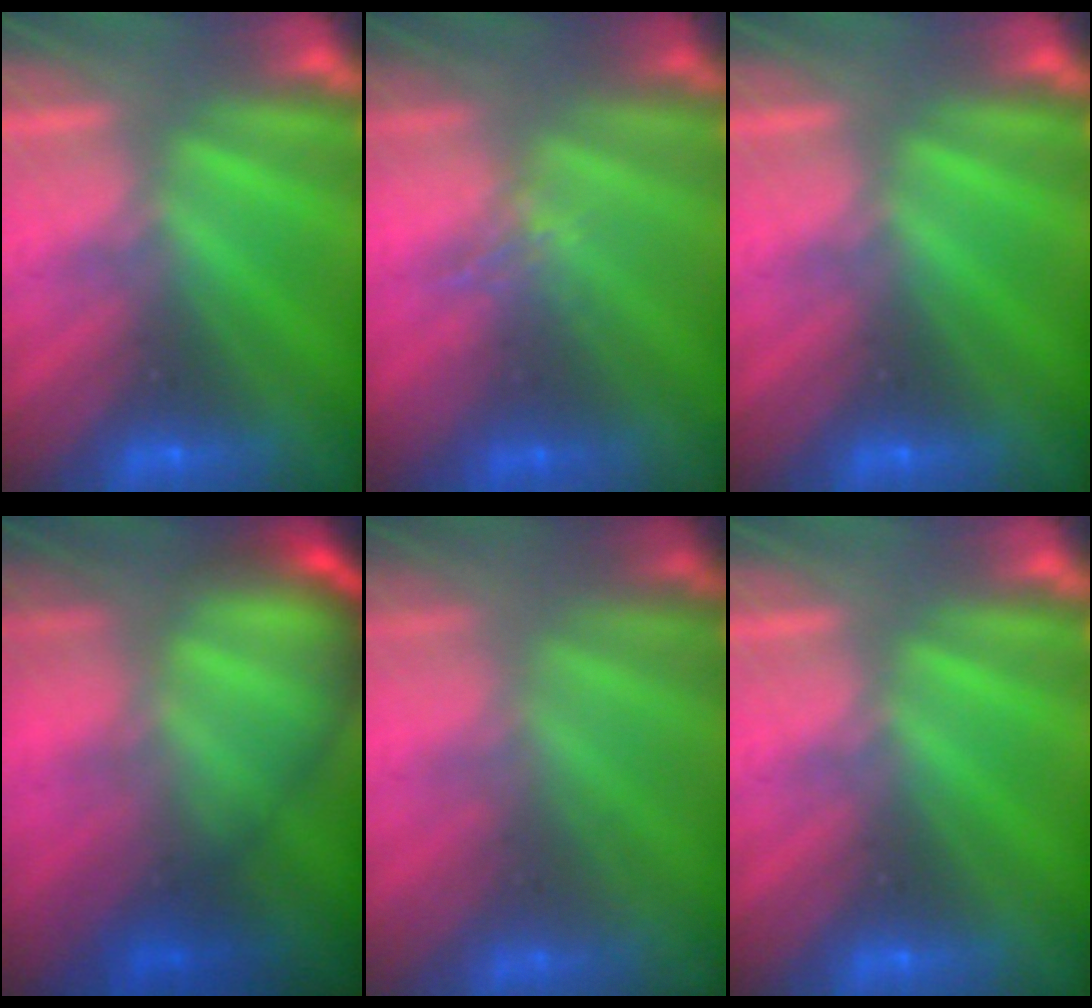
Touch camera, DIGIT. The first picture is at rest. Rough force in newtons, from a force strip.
{"total": 1.0}
{"total": 0.0}
{"total": 5.5}
{"total": 1.6}
{"total": 0.0}